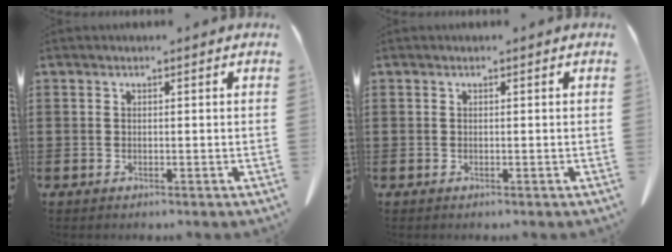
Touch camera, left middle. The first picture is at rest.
{"total": 0.0}